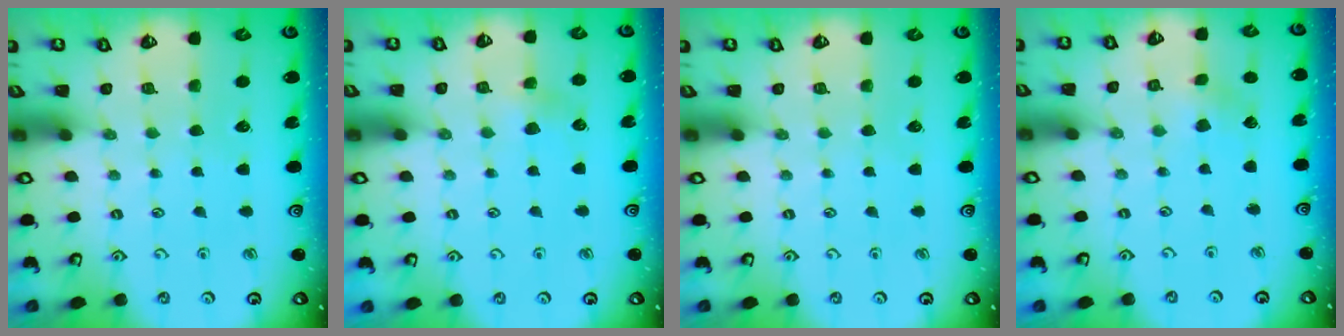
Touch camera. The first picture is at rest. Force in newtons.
{"total": 2.4, "press": 2.4, "slide": 0.4}
{"total": 0.0}
{"total": 2.2, "press": 2.2, "slide": 0.2}